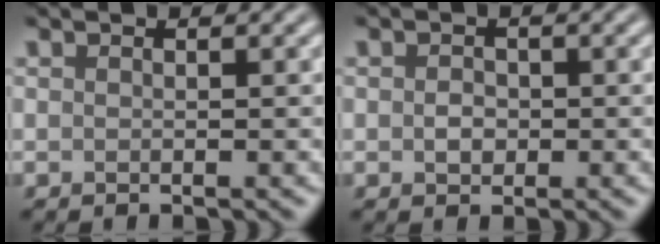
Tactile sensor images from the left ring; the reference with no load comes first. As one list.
[{"total": 1.4, "force": [-0.1, 1.1, 0.9], "torque": [-0.016, -0.002, -0.004]}]